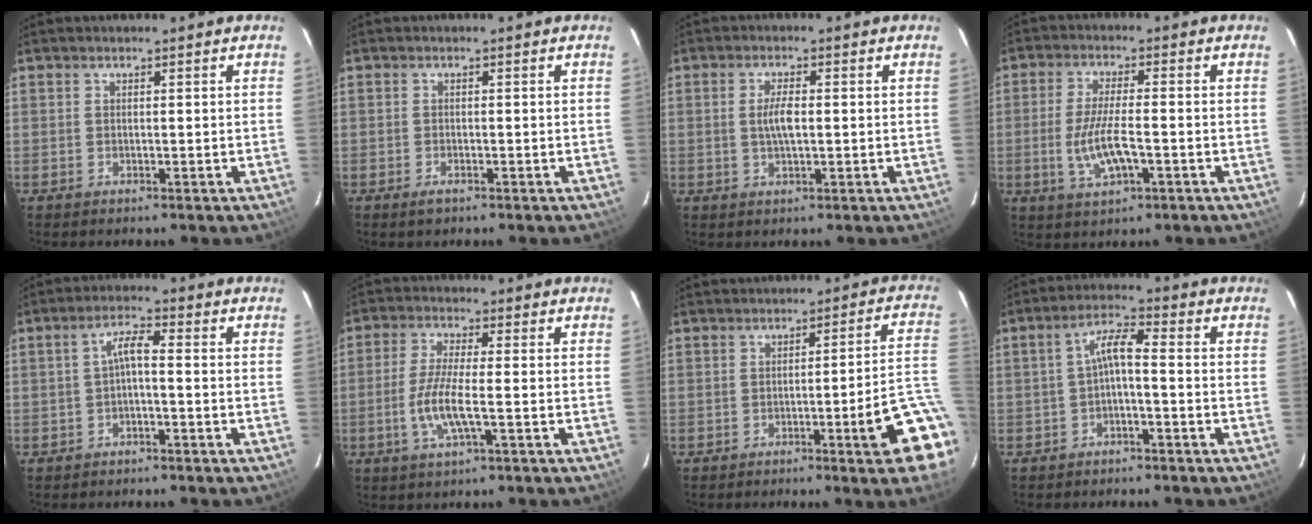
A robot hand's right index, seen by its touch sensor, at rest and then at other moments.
{"total": 1.5, "force": [-1.0, 0.7, 0.9], "torque": [-0.019, -0.004, -0.018]}
{"total": 3.7, "force": [0.0, 1.3, 3.5], "torque": [-0.065, 0.001, 0.001]}
{"total": 8.2, "force": [-2.4, 2.3, 7.5], "torque": [-0.150, -0.009, -0.043]}
{"total": 3.3, "force": [-1.0, 0.6, 3.1], "torque": [-0.066, 0.012, -0.019]}
{"total": 7.1, "force": [-2.1, 0.9, 6.7], "torque": [-0.142, -0.005, -0.045]}
{"total": 10.2, "force": [-3.8, -0.4, 9.5], "torque": [-0.095, 0.004, -0.046]}
{"total": 4.4, "force": [-1.5, 0.8, 4.1], "torque": [-0.089, 0.015, -0.028]}